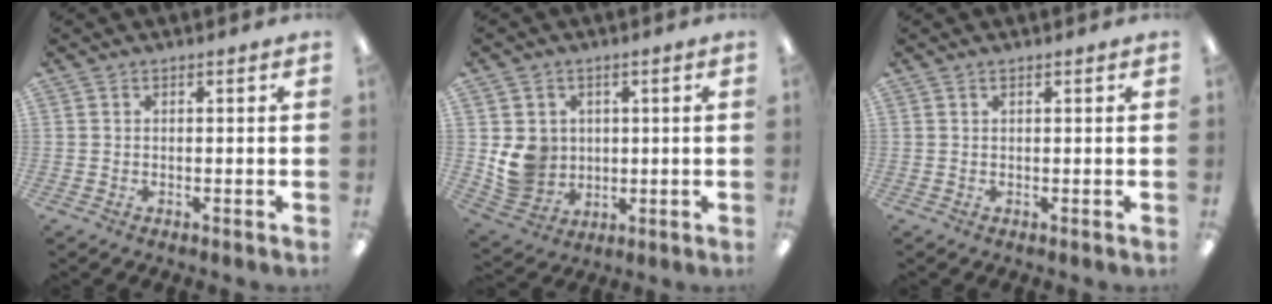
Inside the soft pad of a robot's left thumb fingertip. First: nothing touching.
{"total": 8.0, "force": [1.0, 7.6, 2.2], "torque": [-0.044, 0.001, 0.026]}
{"total": 0.8, "force": [0.4, 0.2, 0.6], "torque": [-0.013, 0.001, 0.008]}